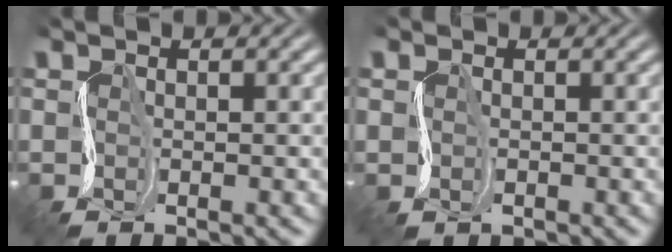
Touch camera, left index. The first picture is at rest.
{"total": 1.2, "force": [0.0, 0.3, -1.1], "torque": [0.011, 0.001, -0.001]}